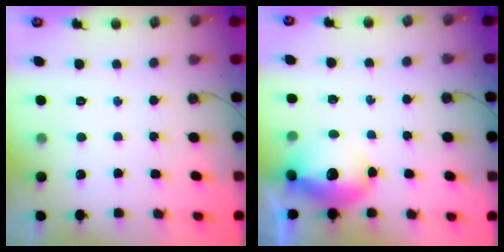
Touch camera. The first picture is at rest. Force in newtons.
{"total": 13.4, "press": 13.3, "slide": 1.2}